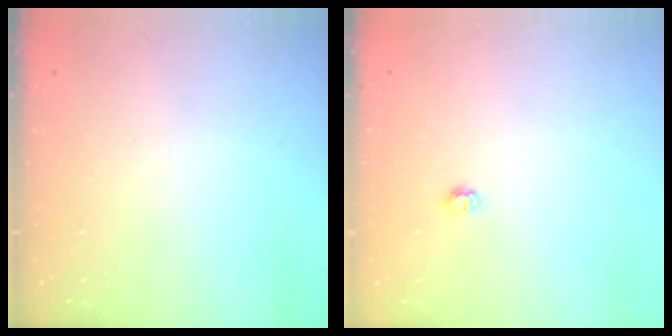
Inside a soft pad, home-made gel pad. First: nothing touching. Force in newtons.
{"total": 2.9, "press": 2.9, "slide": 0.4}